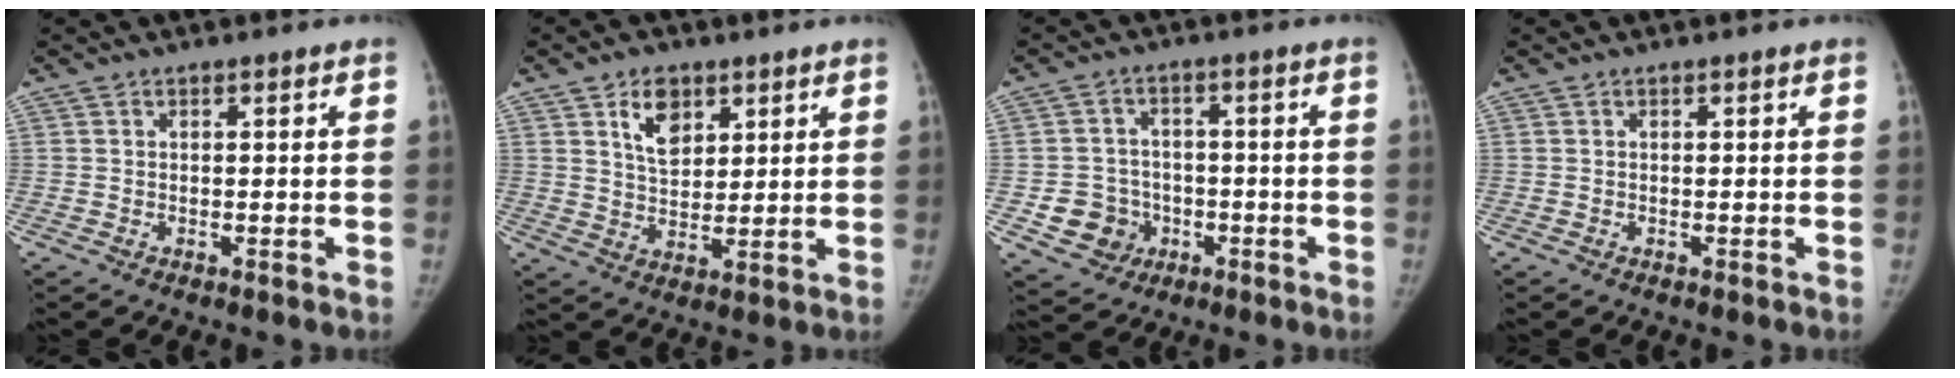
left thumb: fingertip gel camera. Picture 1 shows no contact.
{"total": 7.1, "force": [3.6, 4.5, 4.2], "torque": [-0.045, -0.023, 0.064]}
{"total": 8.2, "force": [-2.4, 7.7, 1.8], "torque": [-0.003, 0.021, -0.030]}
{"total": 0.0}